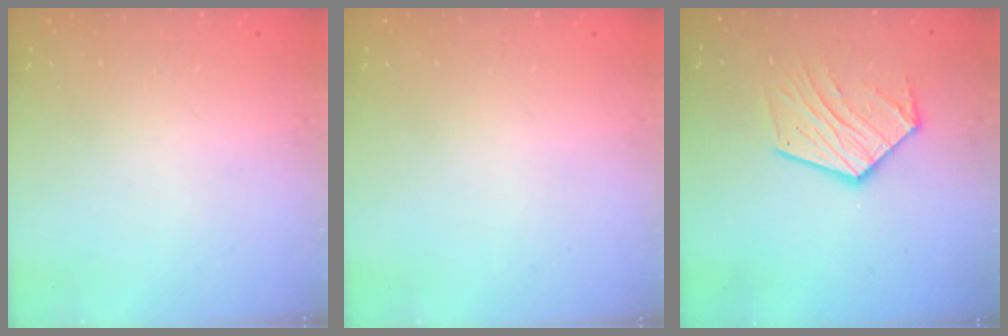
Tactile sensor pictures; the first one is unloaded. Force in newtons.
{"total": 0.0}
{"total": 14.8, "press": 14.7, "slide": 1.1}